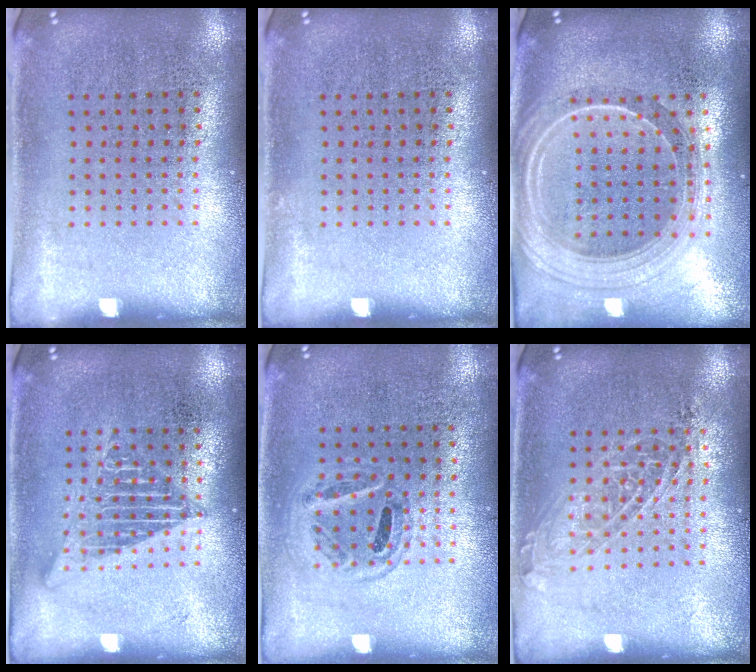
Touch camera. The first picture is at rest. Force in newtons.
{"total": 0.0}
{"total": 2.5, "press": 2.1, "slide": 1.3}
{"total": 2.4, "press": 2.4, "slide": 0.2}
{"total": 1.1, "press": 1.0, "slide": 0.4}
{"total": 1.4, "press": 1.2, "slide": 0.7}